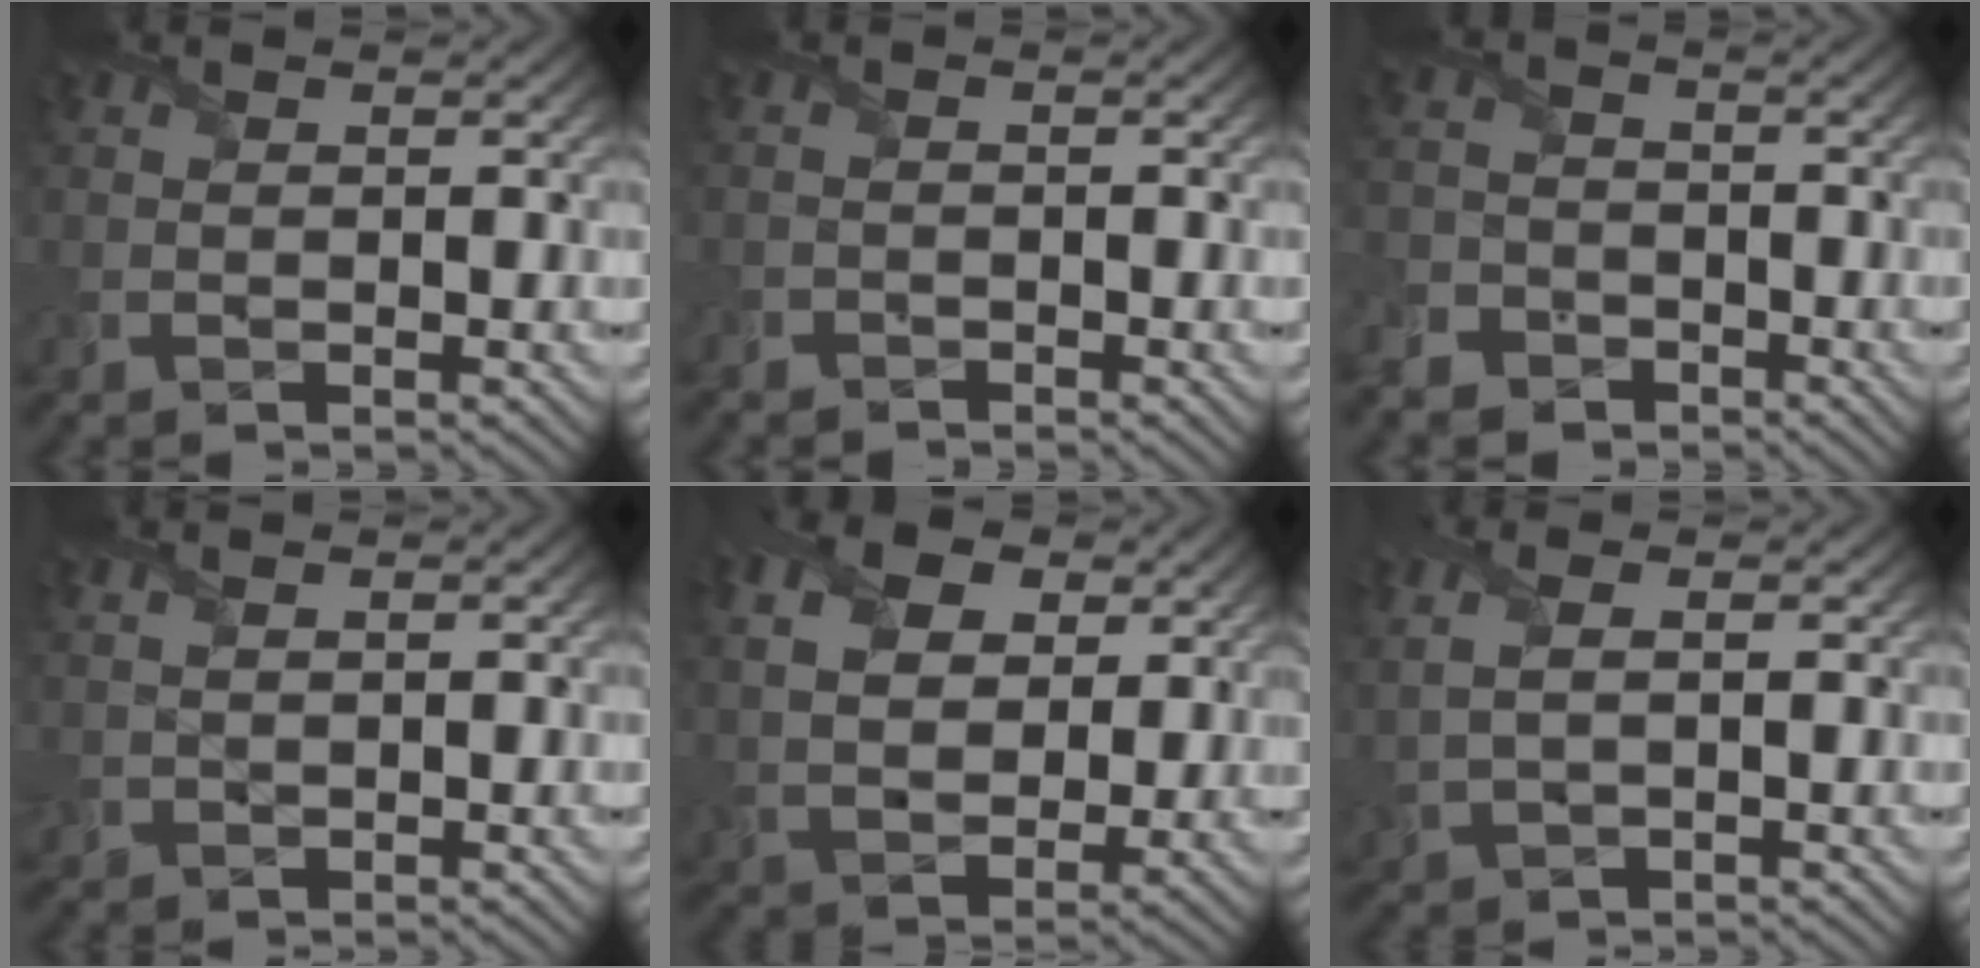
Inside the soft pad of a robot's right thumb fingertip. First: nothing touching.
{"total": 1.3, "force": [-1.2, 0.2, -0.4], "torque": [0.014, 0.001, -0.027]}
{"total": 5.9, "force": [-4.2, 4.1, 0.7], "torque": [-0.027, -0.015, -0.092]}
{"total": 1.4, "force": [1.2, 0.2, 0.8], "torque": [-0.024, 0.003, 0.031]}
{"total": 11.2, "force": [4.6, 7.2, 7.3], "torque": [-0.184, 0.009, 0.083]}
{"total": 3.5, "force": [1.4, 1.3, 2.9], "torque": [-0.082, 0.005, 0.034]}